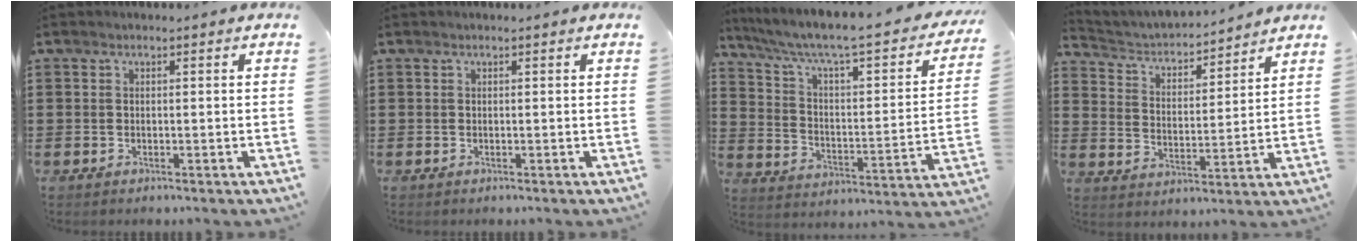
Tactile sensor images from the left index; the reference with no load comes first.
{"total": 0.0}
{"total": 5.5, "force": [3.9, 0.8, 3.9], "torque": [-0.095, -0.040, 0.056]}
{"total": 3.7, "force": [3.5, 0.8, 0.6], "torque": [-0.033, -0.028, 0.054]}